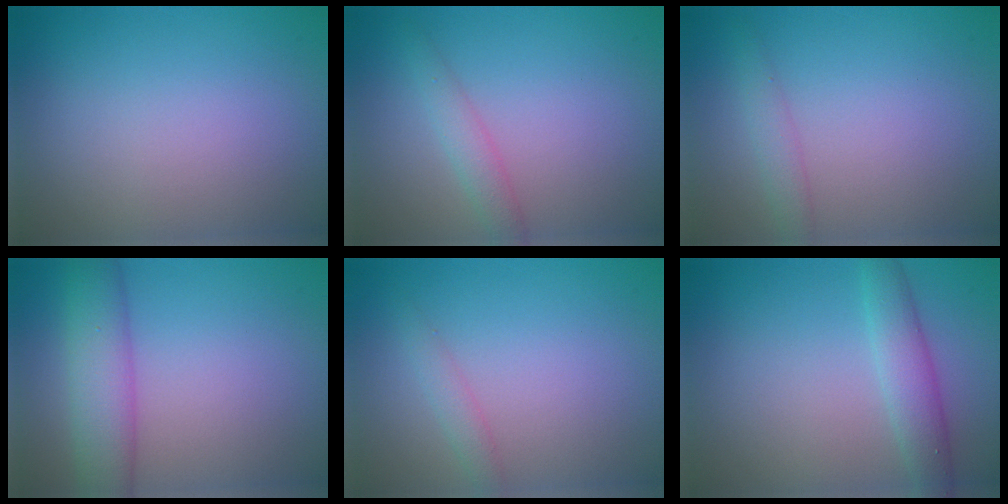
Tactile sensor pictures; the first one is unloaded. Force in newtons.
{"total": 1.9, "press": 1.9, "slide": 0.0}
{"total": 1.7, "press": 1.7, "slide": 0.0}
{"total": 5.6, "press": 5.5, "slide": 0.5}
{"total": 1.4, "press": 1.4, "slide": 0.1}
{"total": 3.1, "press": 3.1, "slide": 0.0}